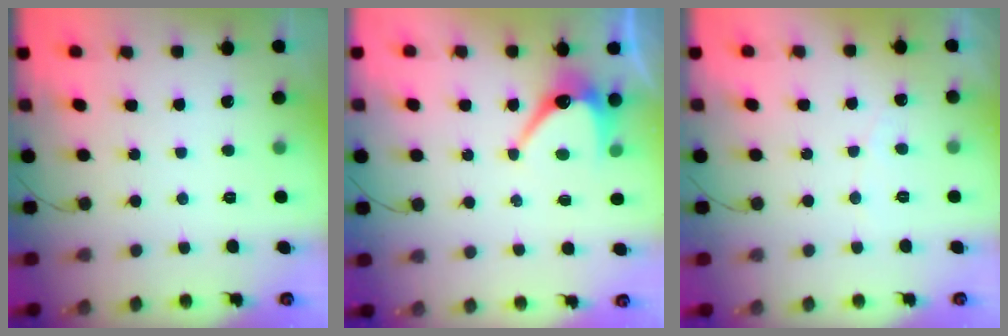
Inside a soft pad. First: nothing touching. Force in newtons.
{"total": 7.4, "press": 7.3, "slide": 0.3}
{"total": 2.3, "press": 2.3, "slide": 0.1}